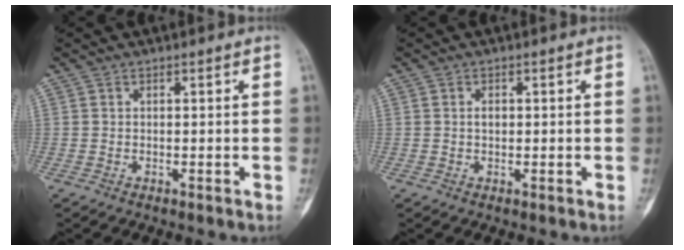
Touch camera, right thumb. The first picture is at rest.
{"total": 1.3, "force": [0.1, 0.9, 1.0], "torque": [-0.013, 0.000, 0.002]}